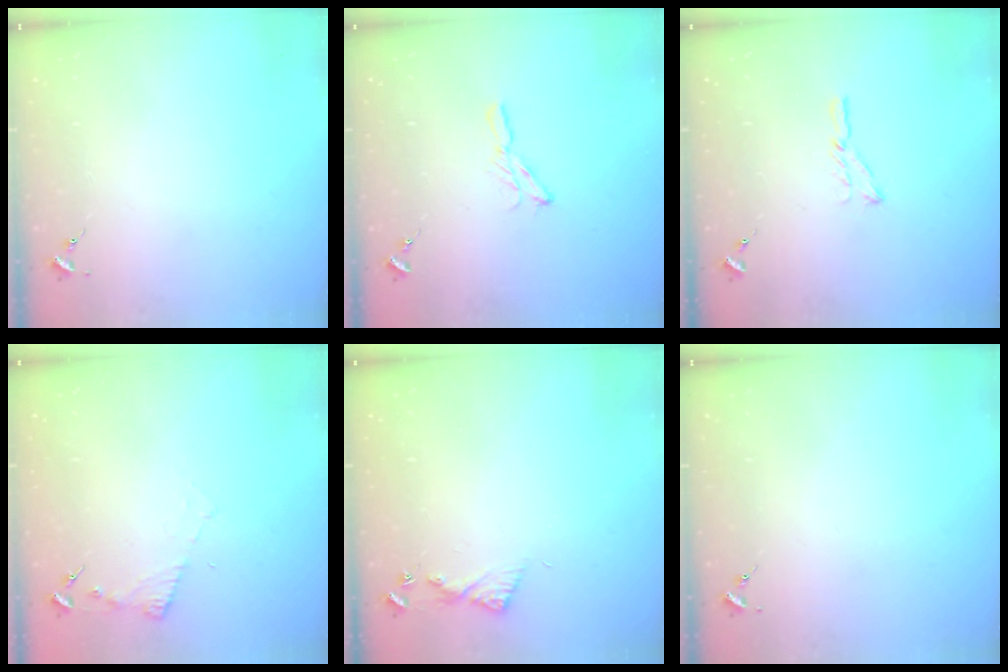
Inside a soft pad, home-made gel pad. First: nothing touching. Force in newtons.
{"total": 5.7, "press": 5.7, "slide": 0.1}
{"total": 6.4, "press": 6.3, "slide": 0.6}
{"total": 4.6, "press": 4.6, "slide": 0.5}
{"total": 6.1, "press": 6.1, "slide": 0.6}
{"total": 0.0}